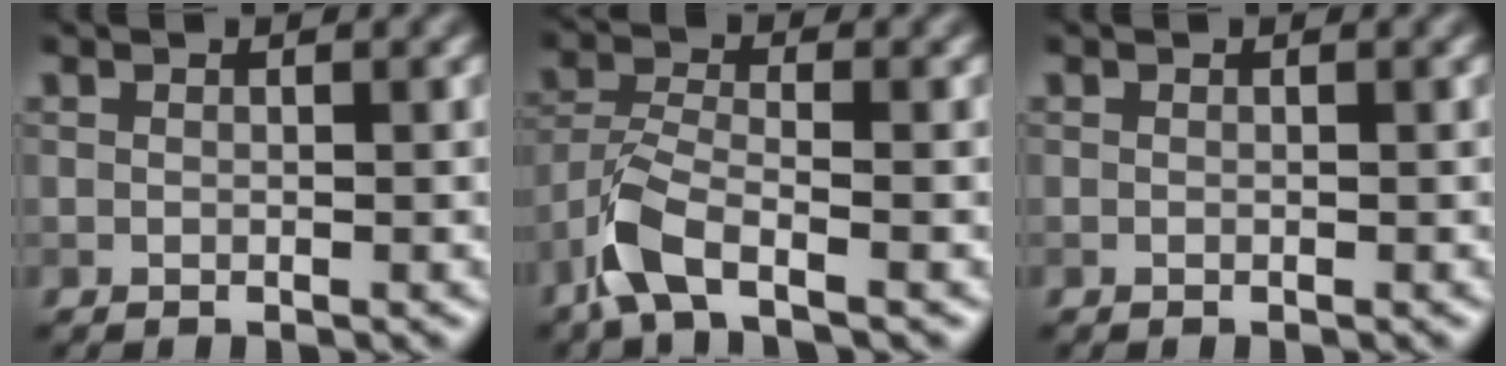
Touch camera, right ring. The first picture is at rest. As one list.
[{"total": 4.7, "force": [-3.1, 1.4, 3.2], "torque": [-0.071, -0.005, -0.074]}, {"total": 0.0}]